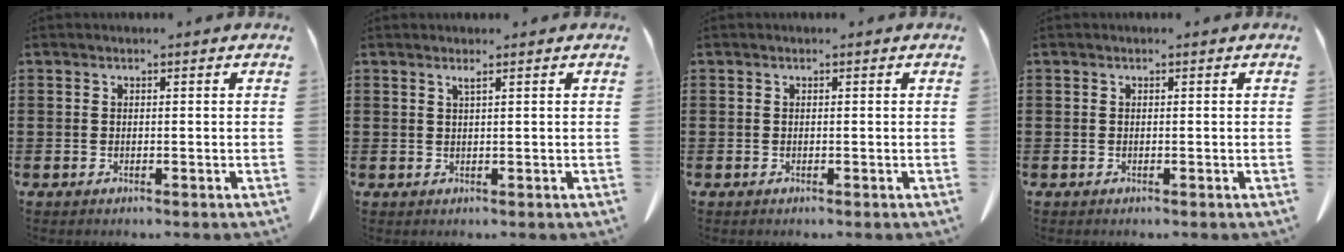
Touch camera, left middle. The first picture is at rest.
{"total": 1.0, "force": [0.7, -0.2, 0.7], "torque": [-0.014, -0.005, 0.014]}
{"total": 0.0}
{"total": 0.0}